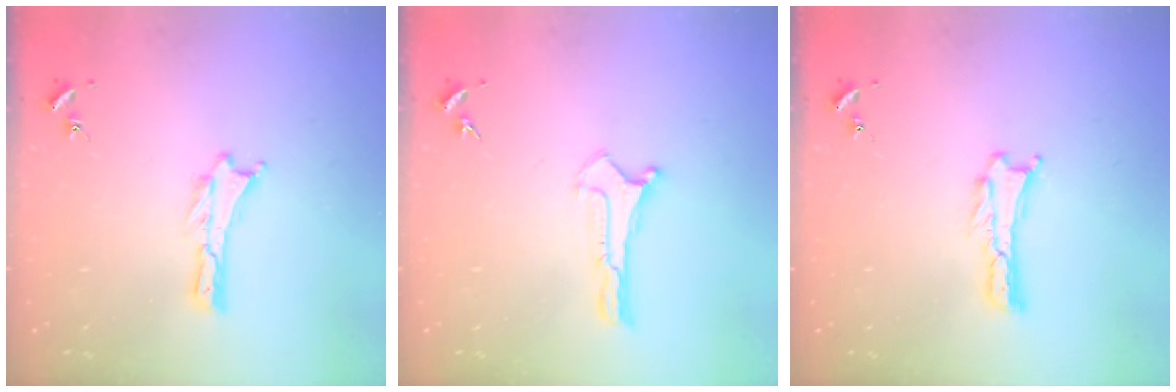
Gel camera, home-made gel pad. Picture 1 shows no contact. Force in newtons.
{"total": 0.0}
{"total": 0.0}